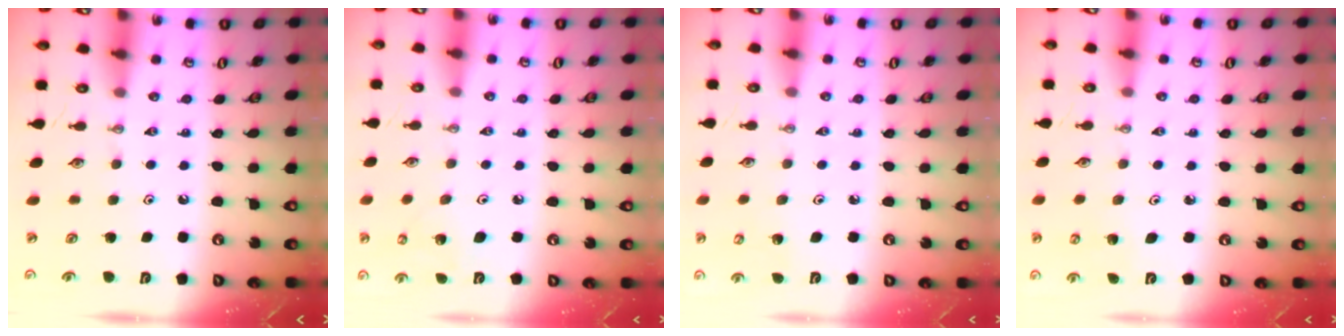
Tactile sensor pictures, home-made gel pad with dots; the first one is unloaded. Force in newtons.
{"total": 3.8, "press": 3.8, "slide": 0.3}
{"total": 2.8, "press": 2.7, "slide": 0.7}
{"total": 2.3, "press": 2.3, "slide": 0.2}